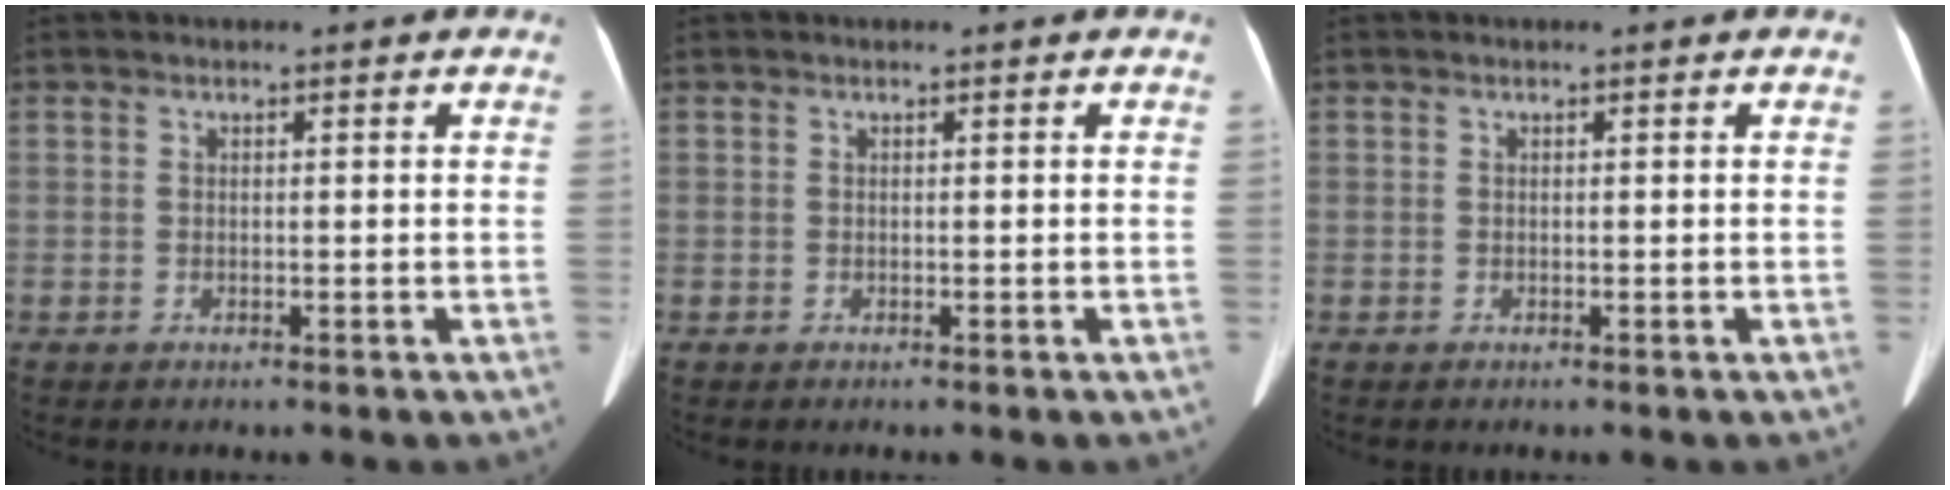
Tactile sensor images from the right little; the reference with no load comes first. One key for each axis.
{"total": 0.0}
{"total": 0.0}